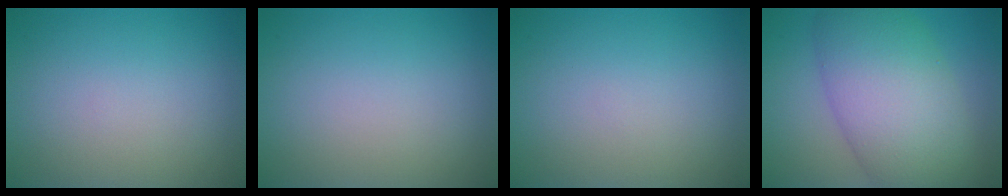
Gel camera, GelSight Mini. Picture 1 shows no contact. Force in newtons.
{"total": 0.0}
{"total": 0.0}
{"total": 10.5, "press": 10.5, "slide": 0.4}